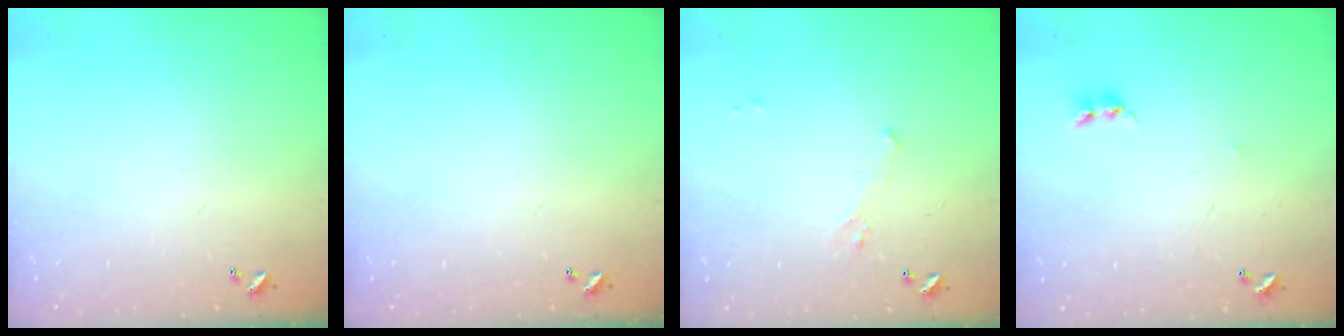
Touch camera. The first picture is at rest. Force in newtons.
{"total": 0.0}
{"total": 1.4, "press": 1.3, "slide": 0.6}
{"total": 2.4, "press": 2.4, "slide": 0.4}